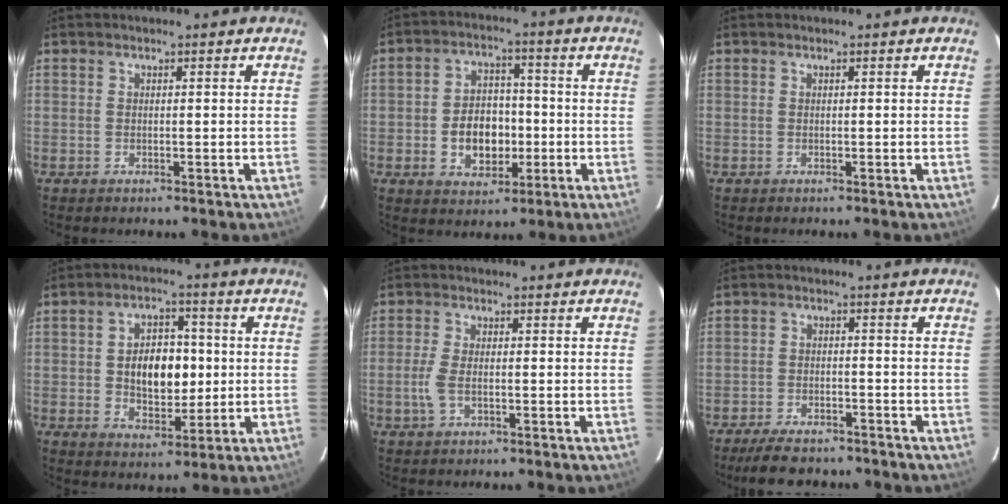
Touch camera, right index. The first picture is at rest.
{"total": 9.6, "force": [-2.3, 7.0, 6.2], "torque": [-0.124, 0.019, -0.026]}
{"total": 0.0}
{"total": 10.2, "force": [0.3, 6.5, 7.9], "torque": [-0.138, 0.016, 0.015]}
{"total": 4.0, "force": [-1.2, 1.7, 3.4], "torque": [-0.081, -0.001, -0.025]}
{"total": 9.1, "force": [-7.5, 3.2, 3.8], "torque": [-0.092, -0.004, -0.116]}